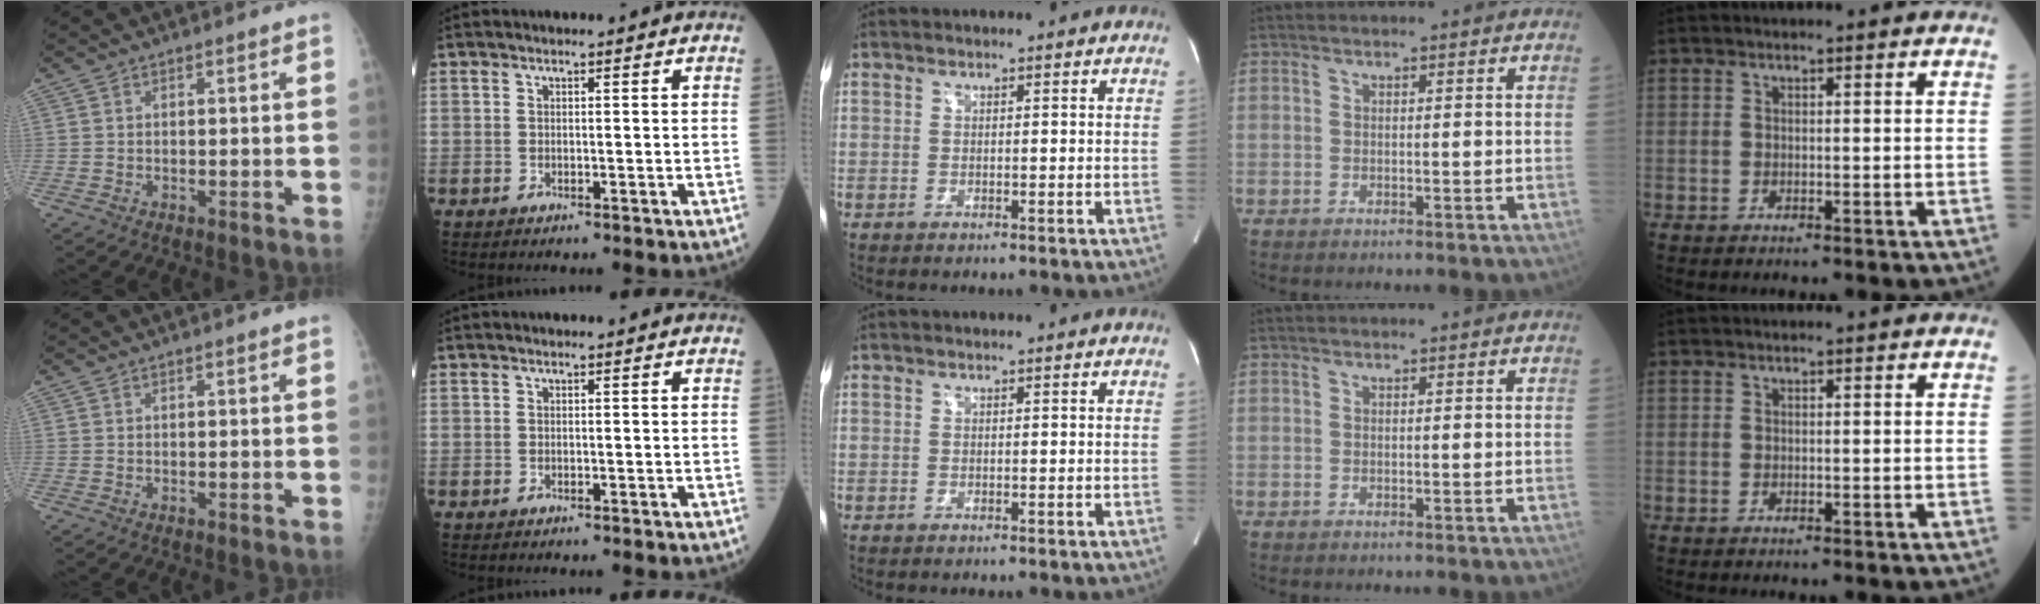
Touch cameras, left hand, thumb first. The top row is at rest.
{}